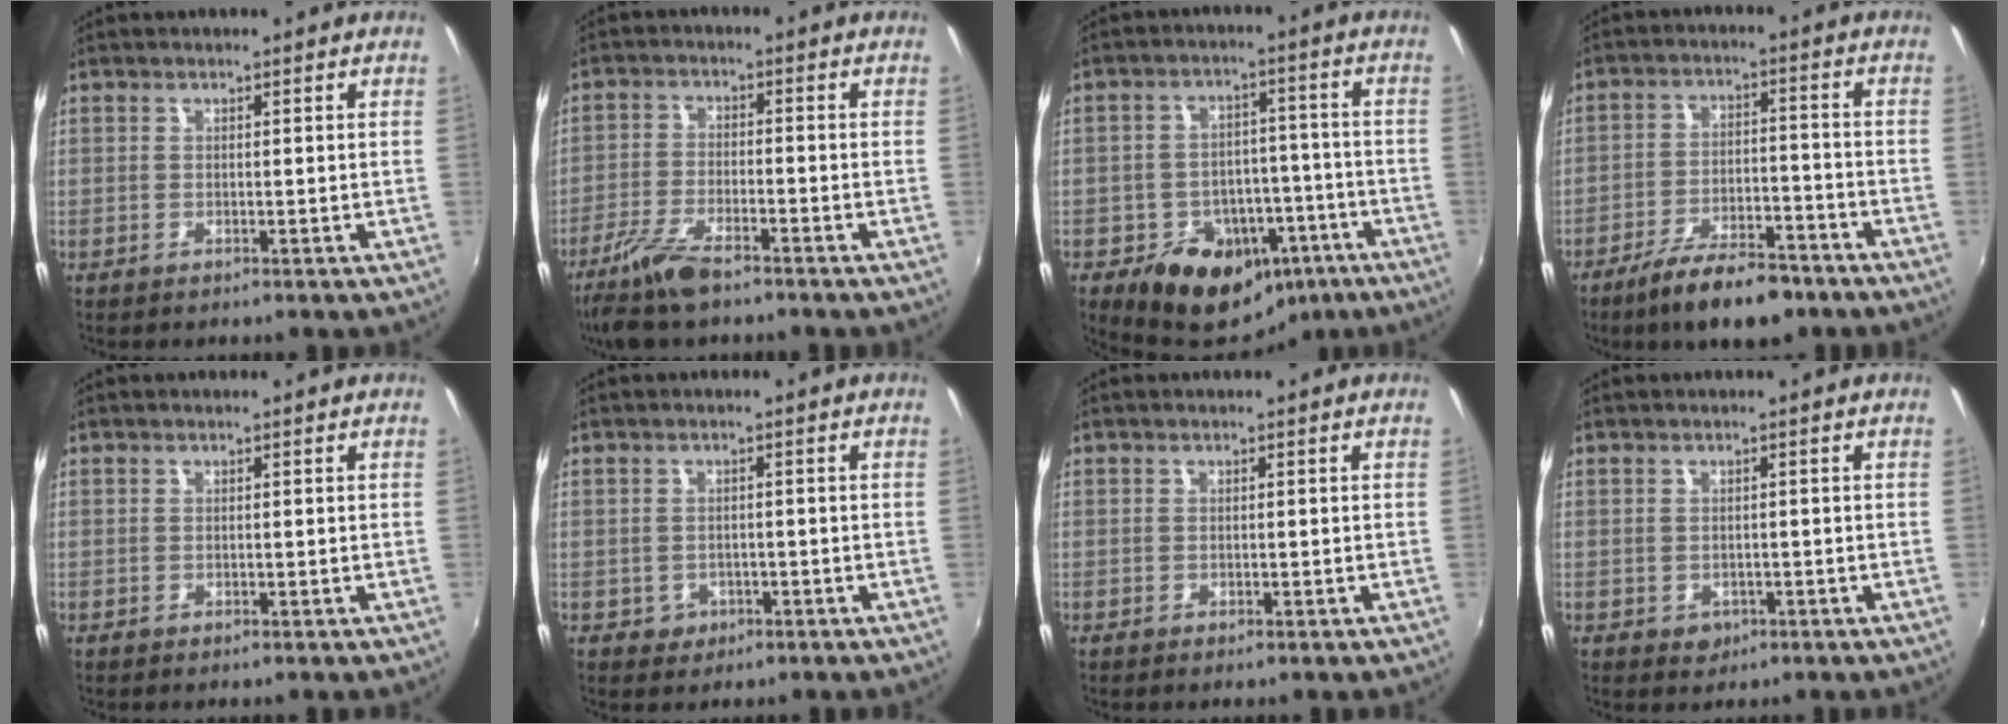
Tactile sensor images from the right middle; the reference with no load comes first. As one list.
[{"total": 8.5, "force": [-6.4, 2.1, 5.2], "torque": [-0.127, -0.019, -0.127]}, {"total": 14.9, "force": [-8.1, 10.9, 6.1], "torque": [-0.127, 0.029, -0.094]}, {"total": 12.0, "force": [-9.1, 3.7, 6.9], "torque": [-0.139, -0.010, -0.145]}, {"total": 0.0}, {"total": 2.8, "force": [-0.9, 2.6, 0.7], "torque": [-0.020, -0.001, -0.010]}, {"total": 0.0}, {"total": 2.3, "force": [-0.8, 2.0, 0.9], "torque": [-0.017, -0.005, -0.007]}]